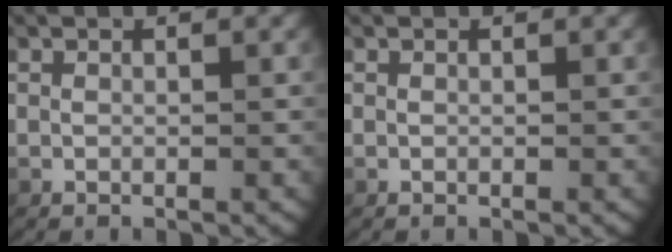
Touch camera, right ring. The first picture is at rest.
{"total": 0.0}